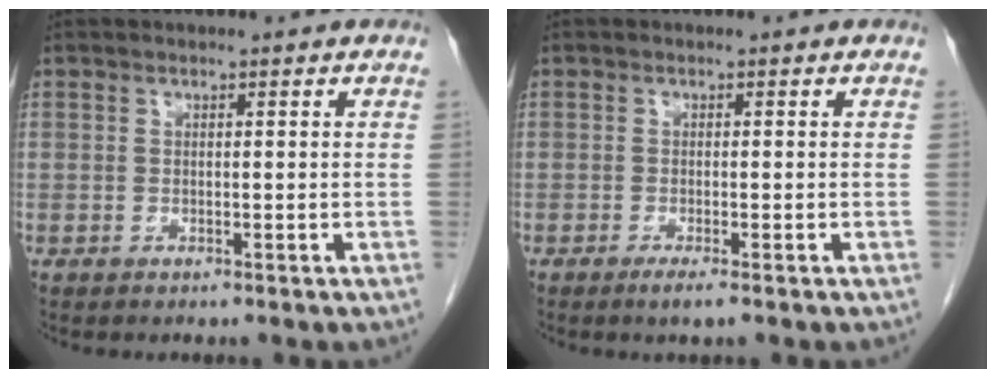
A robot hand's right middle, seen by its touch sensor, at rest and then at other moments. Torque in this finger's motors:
{"motor_torque": [0.26, -0.16, 0.05, 0.01]}